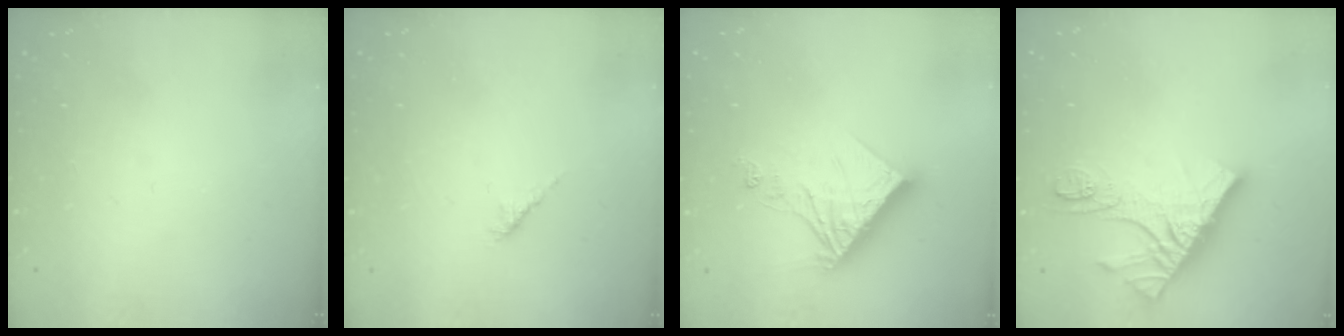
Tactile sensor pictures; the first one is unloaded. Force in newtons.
{"total": 2.6, "press": 2.4, "slide": 0.7}
{"total": 12.2, "press": 12.1, "slide": 0.9}
{"total": 14.9, "press": 14.9, "slide": 1.1}